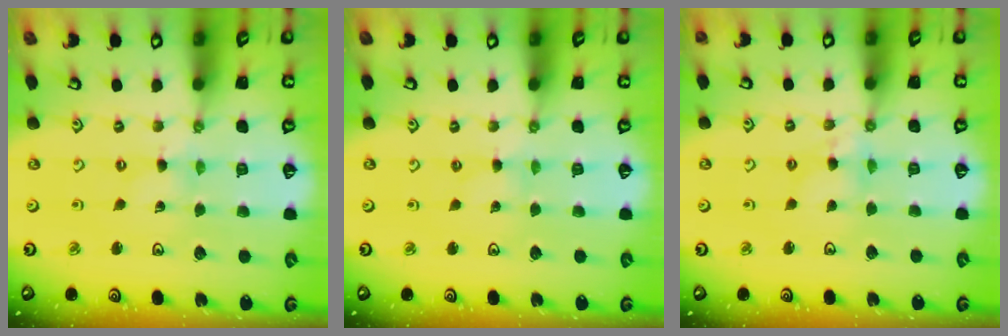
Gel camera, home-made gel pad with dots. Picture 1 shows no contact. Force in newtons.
{"total": 0.8, "press": 0.8, "slide": 0.1}
{"total": 5.0, "press": 5.0, "slide": 0.4}